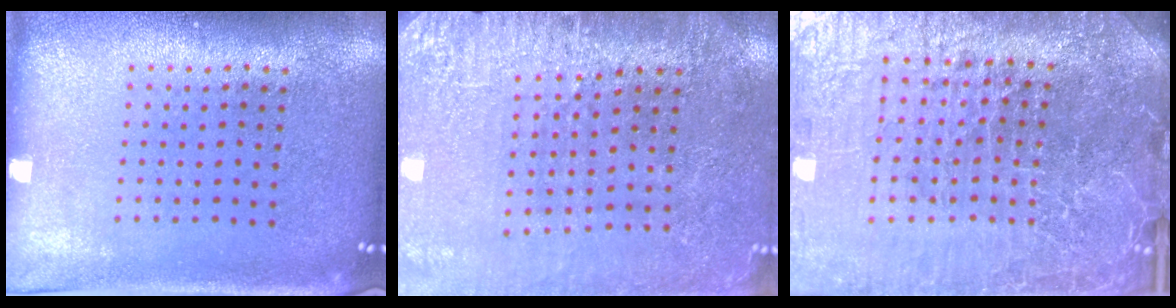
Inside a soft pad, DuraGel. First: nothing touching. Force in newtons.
{"total": 2.9, "press": 2.9, "slide": 0.4}
{"total": 7.1, "press": 6.3, "slide": 3.5}